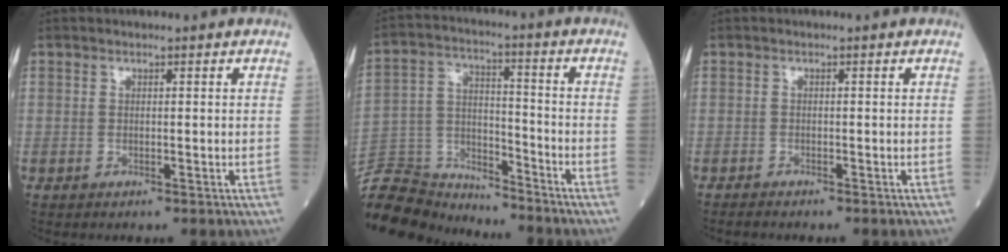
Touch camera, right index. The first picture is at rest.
{"total": 14.6, "force": [-14.5, 1.7, 1.2], "torque": [-0.025, 0.025, -0.260]}
{"total": 1.4, "force": [-1.3, 0.1, 0.5], "torque": [-0.012, -0.002, -0.021]}